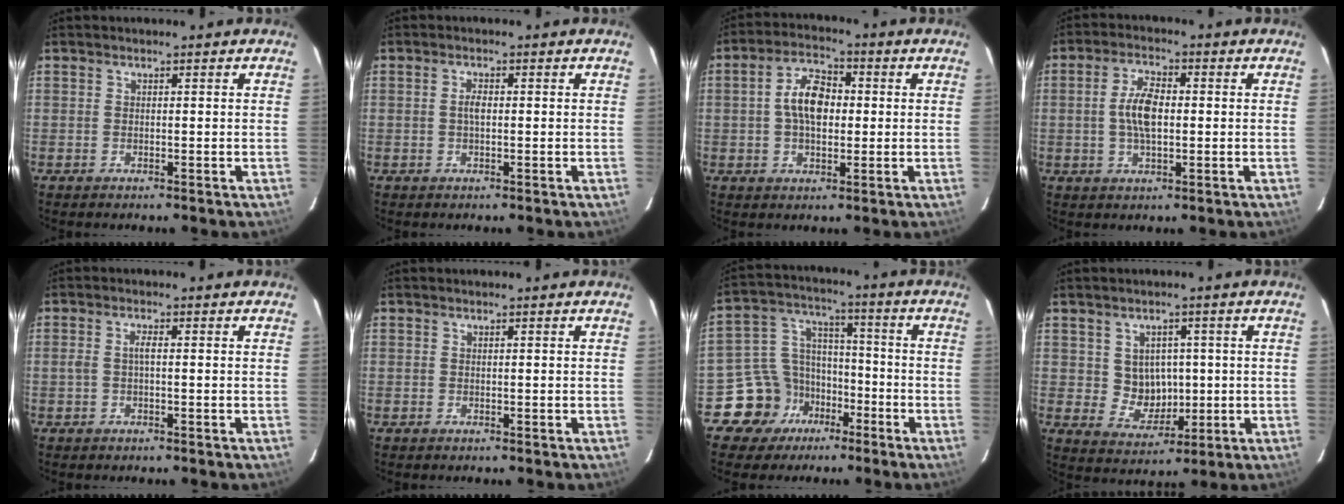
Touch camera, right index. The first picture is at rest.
{"total": 1.7, "force": [0.0, 0.7, 1.5], "torque": [-0.030, 0.004, -0.003]}
{"total": 8.0, "force": [0.4, 4.7, 6.5], "torque": [-0.121, 0.020, 0.007]}
{"total": 6.7, "force": [0.0, 3.1, 6.0], "torque": [-0.115, 0.007, 0.001]}
{"total": 1.7, "force": [-0.2, 0.3, 1.7], "torque": [-0.035, 0.003, -0.004]}
{"total": 0.0}
{"total": 11.2, "force": [-6.7, 8.7, 2.0], "torque": [-0.051, 0.055, -0.112]}
{"total": 6.3, "force": [0.7, 5.9, 2.2], "torque": [-0.043, 0.008, 0.025]}